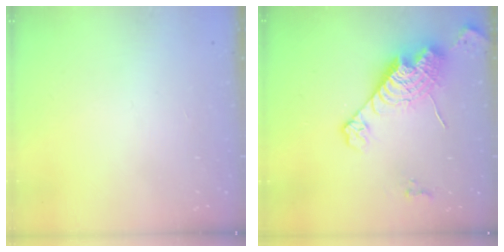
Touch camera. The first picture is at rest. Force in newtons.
{"total": 15.6, "press": 15.5, "slide": 1.3}